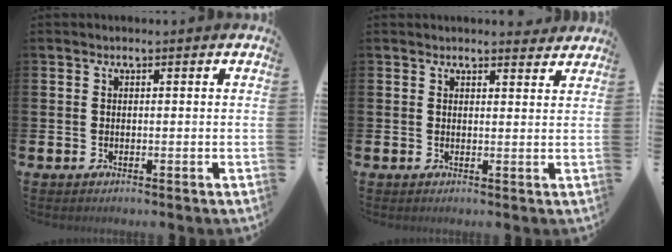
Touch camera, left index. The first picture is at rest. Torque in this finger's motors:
{"motor_torque": [0.59, -1.32, 0.11, 0.05]}